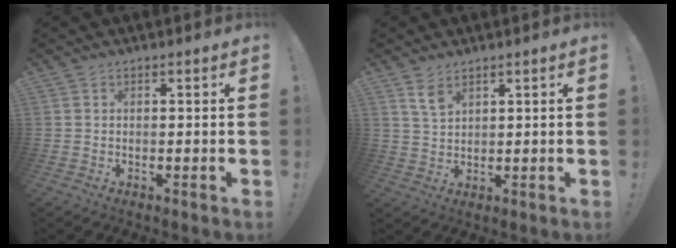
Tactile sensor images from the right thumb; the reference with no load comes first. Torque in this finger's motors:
{"motor_torque": [1.56, -0.12, 0.36, -0.31, -0.02]}